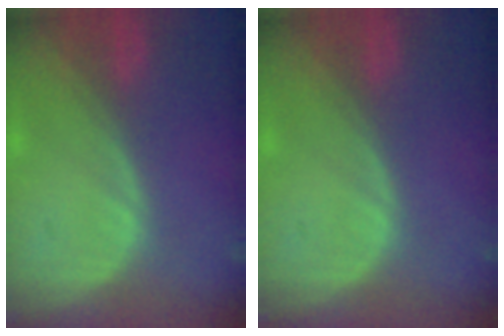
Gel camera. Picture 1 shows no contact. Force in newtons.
{"total": 0.0}